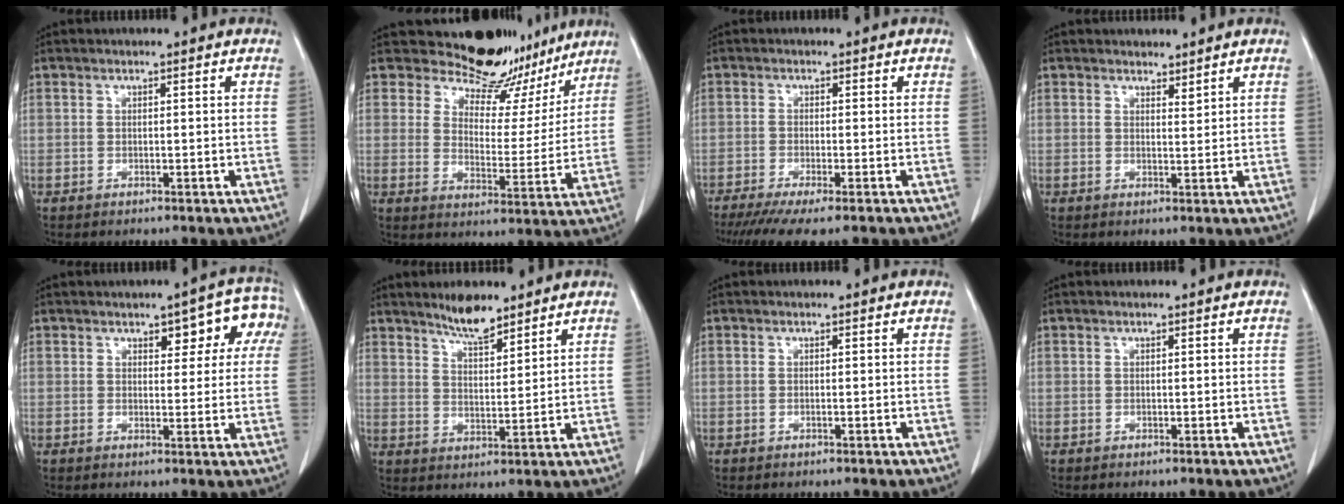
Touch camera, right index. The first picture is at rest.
{"total": 13.4, "force": [11.8, 5.7, 2.9], "torque": [-0.023, -0.023, 0.143]}
{"total": 8.5, "force": [-6.9, 0.5, 5.0], "torque": [-0.066, -0.018, -0.107]}
{"total": 2.0, "force": [1.8, 0.6, 0.4], "torque": [-0.003, -0.001, 0.029]}
{"total": 7.0, "force": [2.9, 3.3, 5.4], "torque": [-0.048, 0.025, 0.032]}
{"total": 5.8, "force": [4.9, 1.2, 2.8], "torque": [-0.055, -0.001, 0.087]}
{"total": 0.0}
{"total": 0.0}